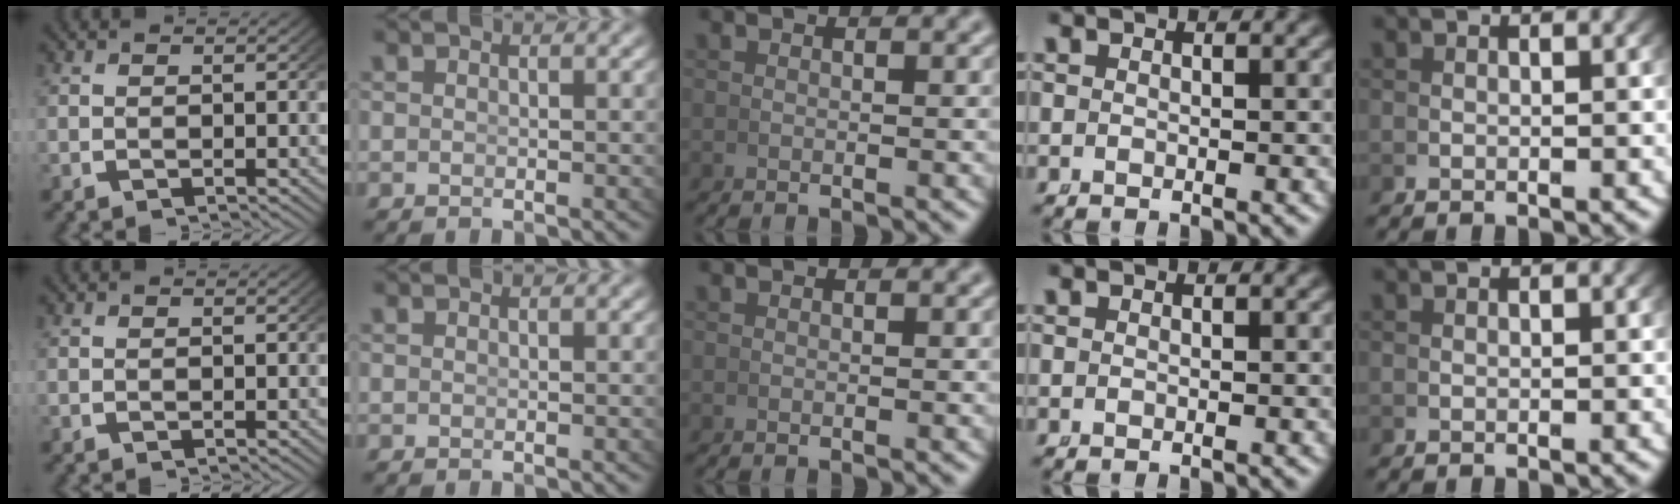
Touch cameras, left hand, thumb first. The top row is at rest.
{}